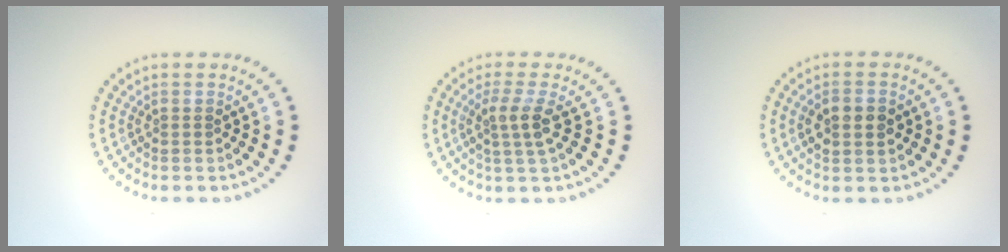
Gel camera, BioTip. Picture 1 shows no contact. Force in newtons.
{"total": 2.5, "press": 1.9, "slide": 1.6}
{"total": 3.4, "press": 3.4, "slide": 0.3}